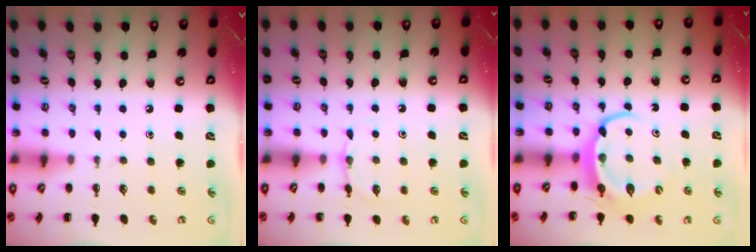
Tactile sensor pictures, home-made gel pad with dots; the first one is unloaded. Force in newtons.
{"total": 4.9, "press": 4.7, "slide": 1.5}
{"total": 6.2, "press": 6.1, "slide": 0.8}